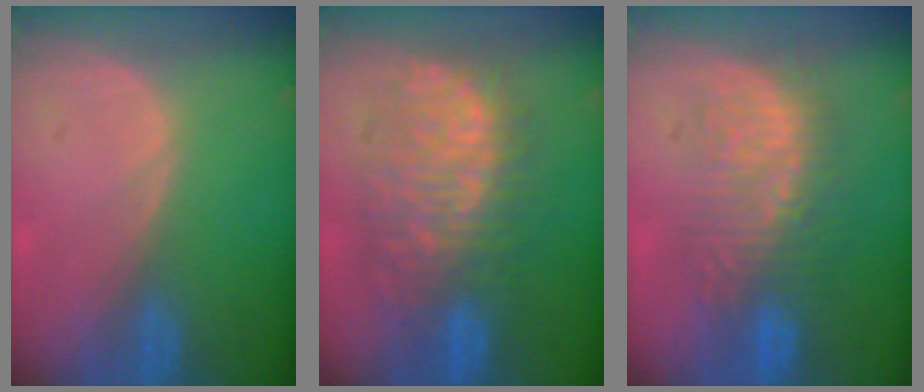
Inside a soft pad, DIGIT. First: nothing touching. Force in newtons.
{"total": 11.1, "press": 11.0, "slide": 1.2}
{"total": 8.9, "press": 8.8, "slide": 1.5}